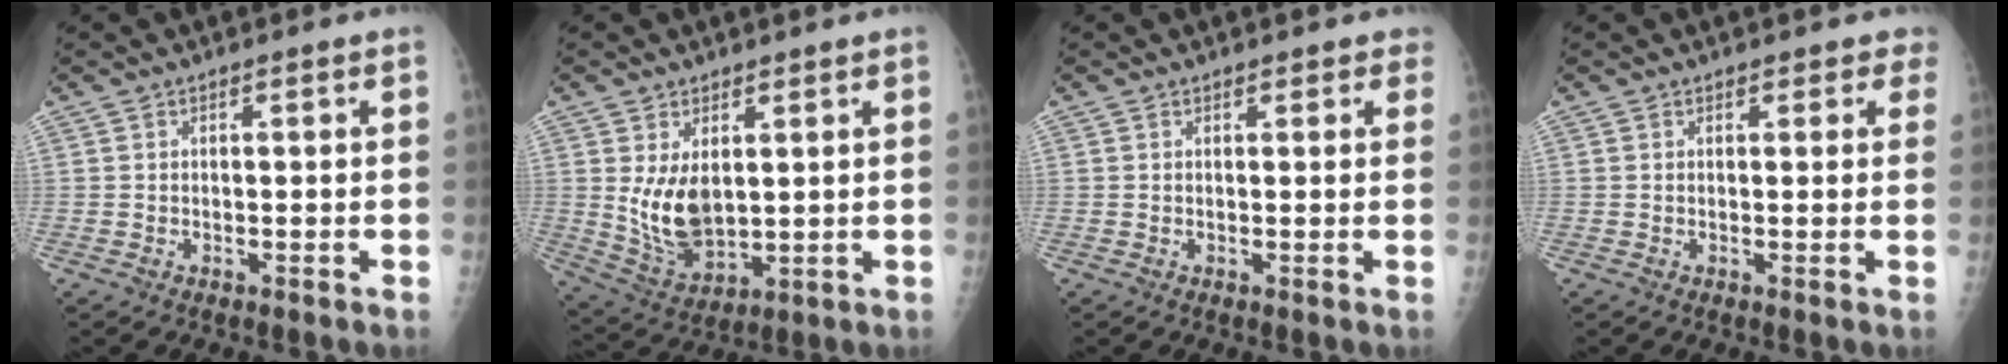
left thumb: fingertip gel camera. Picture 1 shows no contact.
{"total": 9.3, "force": [1.9, 5.8, 7.0], "torque": [-0.116, -0.026, 0.057]}
{"total": 1.7, "force": [1.4, 1.0, 0.3], "torque": [0.020, -0.002, 0.009]}
{"total": 2.4, "force": [2.0, 1.4, 0.3], "torque": [0.029, -0.005, 0.008]}